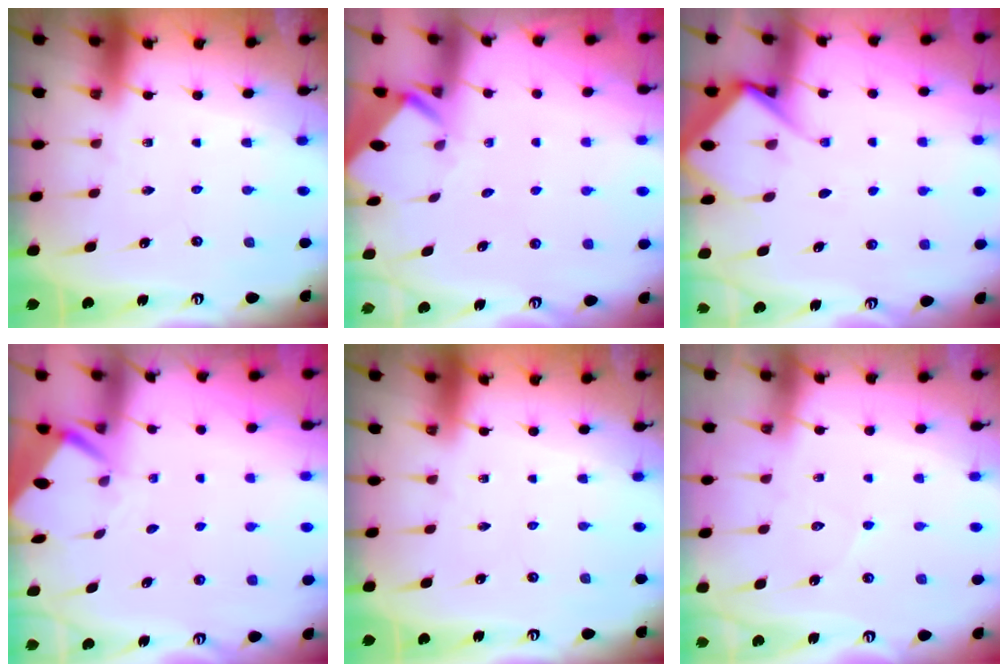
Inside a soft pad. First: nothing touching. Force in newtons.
{"total": 3.6, "press": 3.6, "slide": 0.3}
{"total": 9.2, "press": 9.2, "slide": 0.9}
{"total": 3.1, "press": 3.1, "slide": 0.3}
{"total": 0.0}
{"total": 3.8, "press": 3.8, "slide": 0.3}